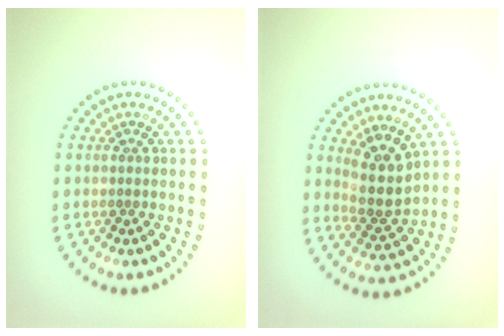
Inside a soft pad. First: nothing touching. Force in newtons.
{"total": 3.9, "press": 3.6, "slide": 1.4}